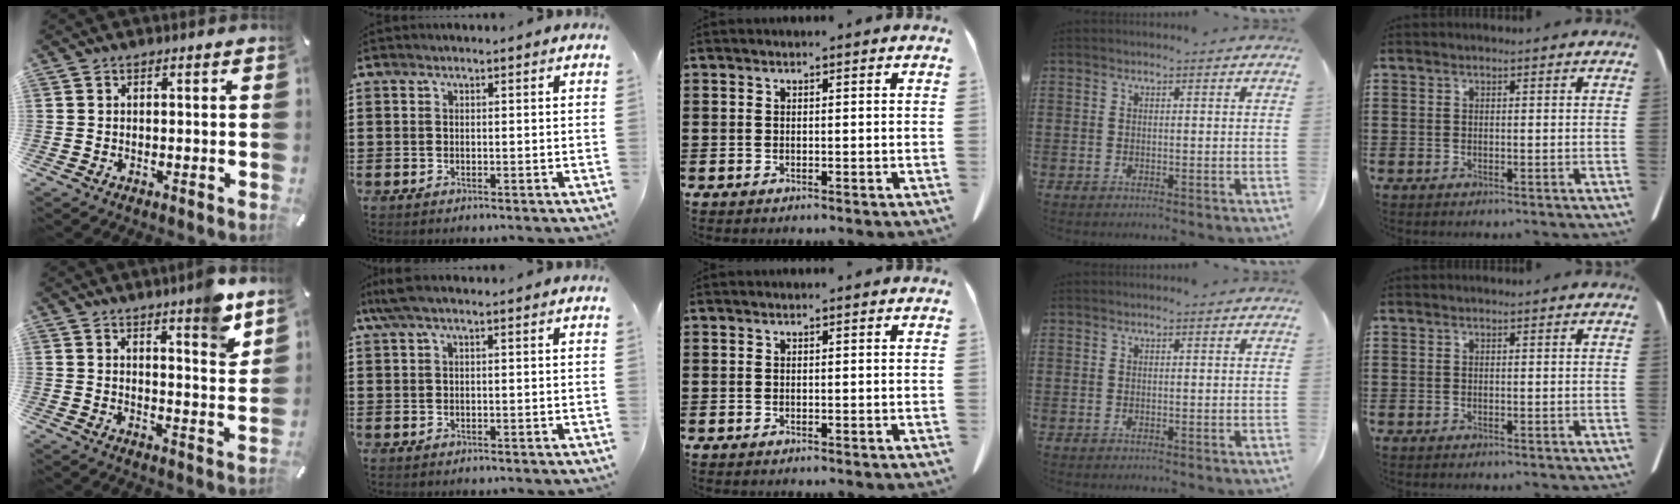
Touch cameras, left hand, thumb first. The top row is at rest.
{"thumb": {"total": 7.9, "force": [6.5, 1.3, 4.3], "torque": [-0.054, -0.047, 0.108]}, "index": {"total": 1.9, "force": [0.3, 0.3, 1.9], "torque": [-0.043, -0.003, 0.002]}}